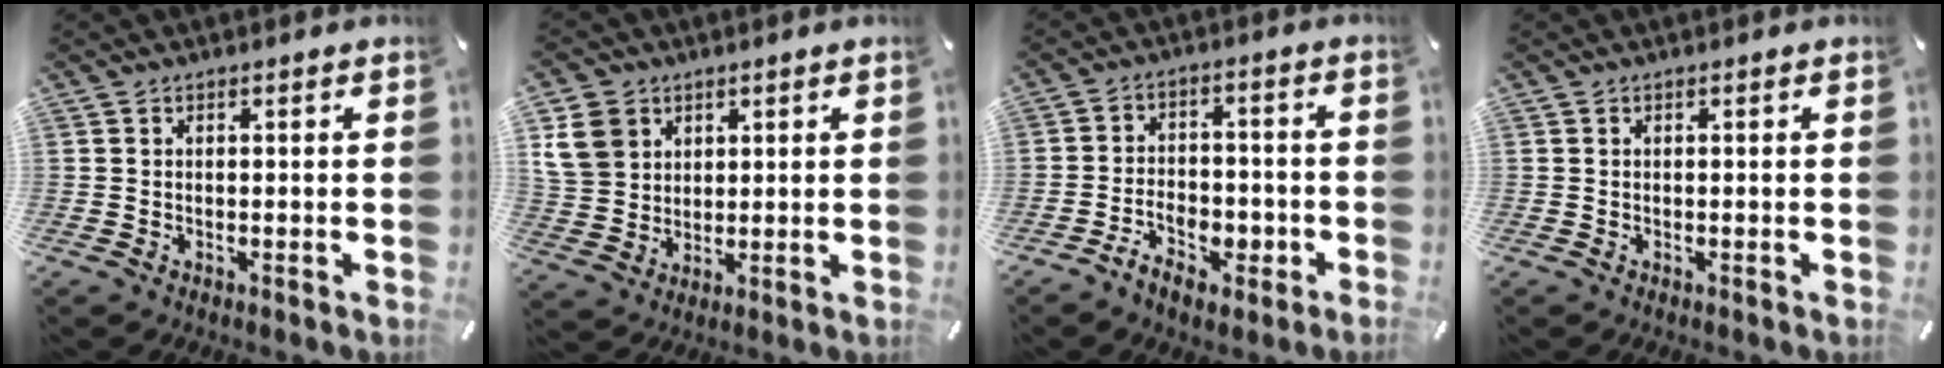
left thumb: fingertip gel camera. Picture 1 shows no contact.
{"total": 8.9, "force": [3.6, 7.7, 2.6], "torque": [-0.072, -0.002, 0.071]}
{"total": 7.2, "force": [-4.5, 4.2, 3.8], "torque": [-0.065, 0.027, -0.081]}
{"total": 0.0}